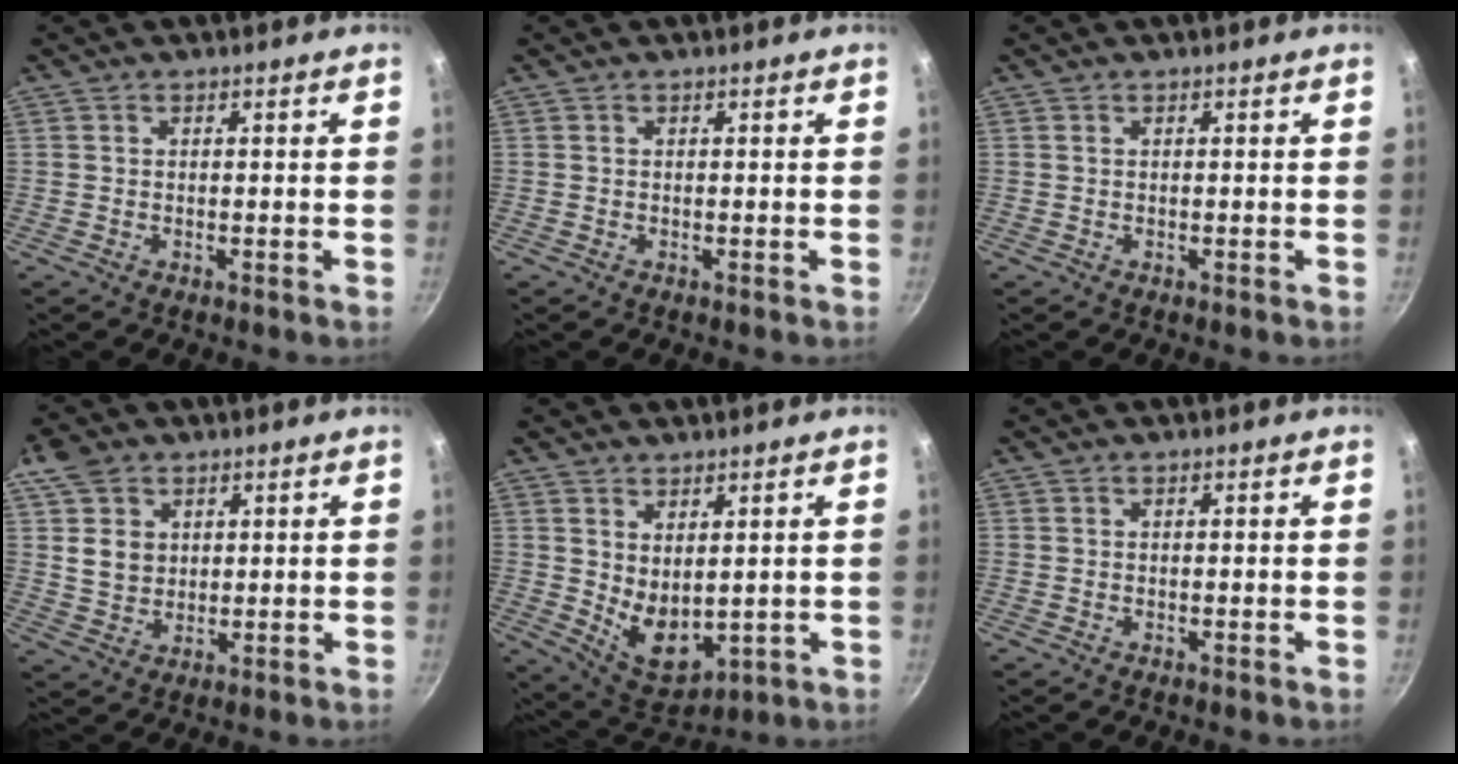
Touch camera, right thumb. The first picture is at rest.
{"total": 0.0}
{"total": 0.0}
{"total": 7.9, "force": [2.8, 6.2, 4.0], "torque": [-0.047, -0.012, 0.053]}
{"total": 8.7, "force": [1.9, 5.1, 6.7], "torque": [-0.089, -0.036, 0.055]}
{"total": 0.0}